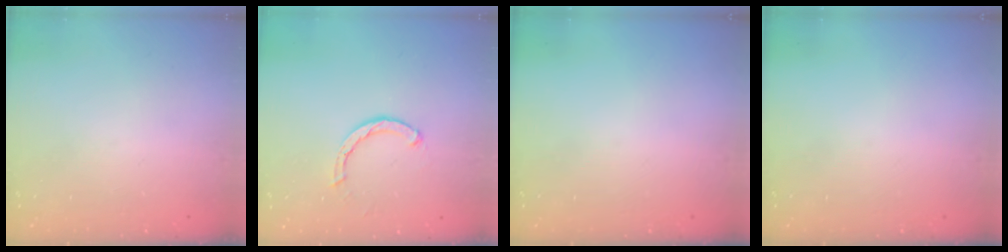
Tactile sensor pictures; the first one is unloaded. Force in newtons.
{"total": 2.1, "press": 2.1, "slide": 0.1}
{"total": 0.0}
{"total": 0.0}